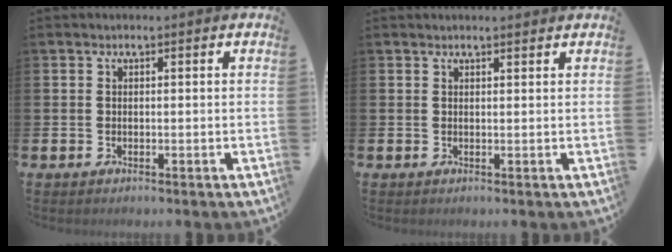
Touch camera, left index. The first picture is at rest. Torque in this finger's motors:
{"motor_torque": [0.94, -1.20, 0.19, 0.11]}